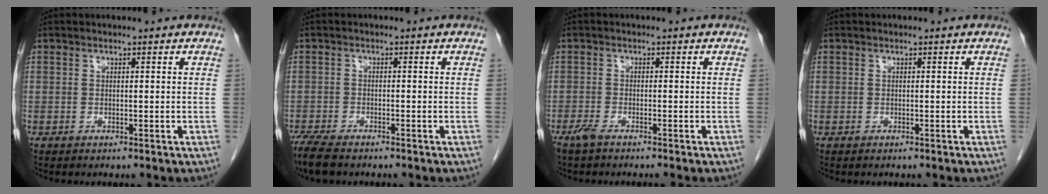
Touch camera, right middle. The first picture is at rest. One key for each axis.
{"total": 5.7, "fx": -4.6, "fy": 1.5, "fz": 3.0, "tx": -0.057, "ty": -0.014, "tz": -0.079}
{"total": 2.4, "fx": -1.9, "fy": 0.2, "fz": 1.4, "tx": -0.032, "ty": -0.005, "tz": -0.036}
{"total": 0.0}